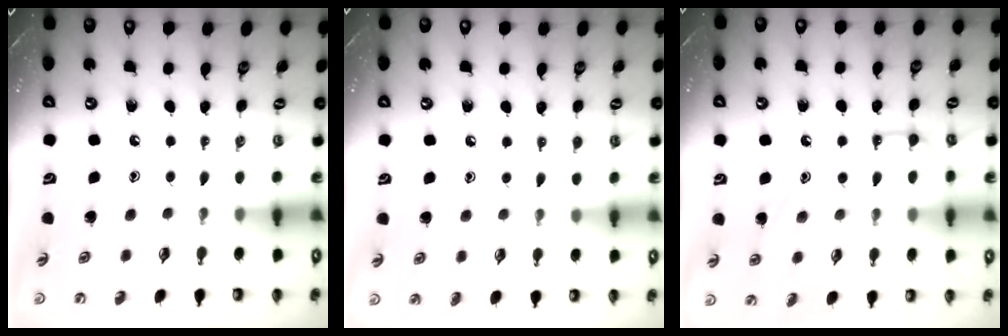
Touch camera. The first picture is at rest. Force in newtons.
{"total": 4.5, "press": 4.4, "slide": 0.7}
{"total": 10.7, "press": 10.7, "slide": 0.4}